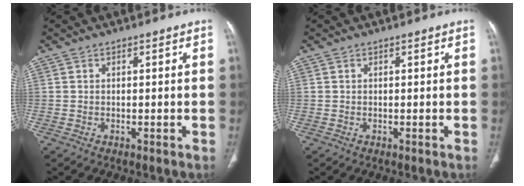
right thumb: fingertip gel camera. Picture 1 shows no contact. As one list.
[{"total": 0.0}]